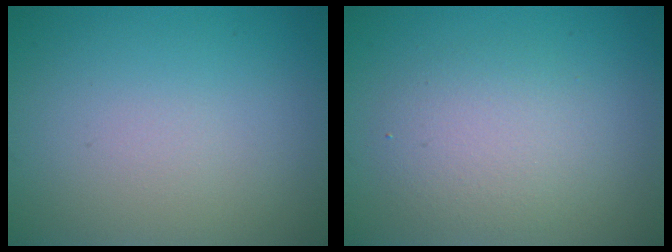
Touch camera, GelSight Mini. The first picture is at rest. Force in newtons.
{"total": 3.4, "press": 3.4, "slide": 0.5}